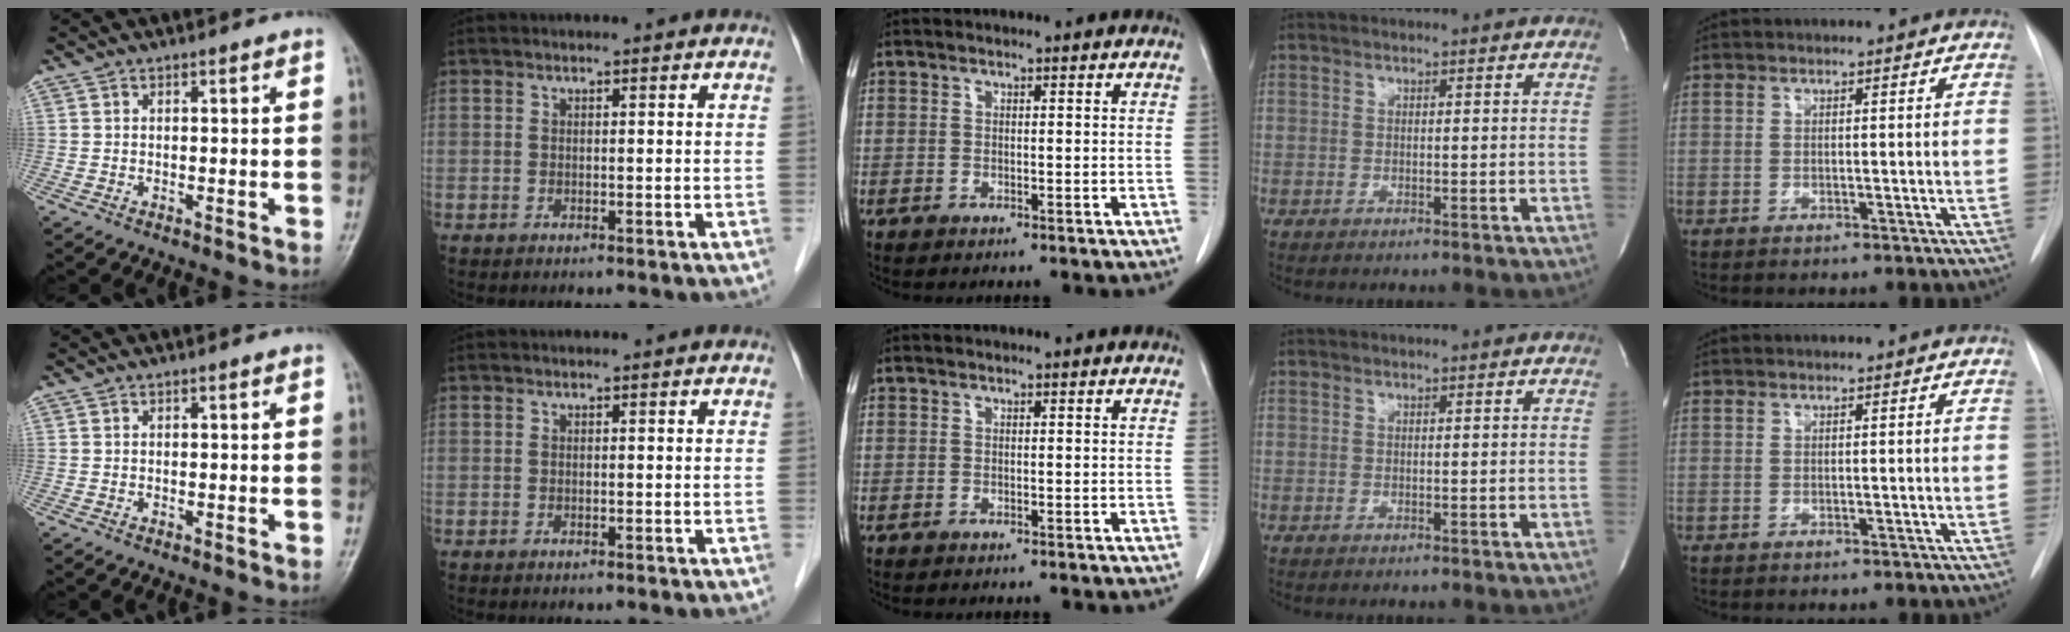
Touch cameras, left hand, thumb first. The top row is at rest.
{}